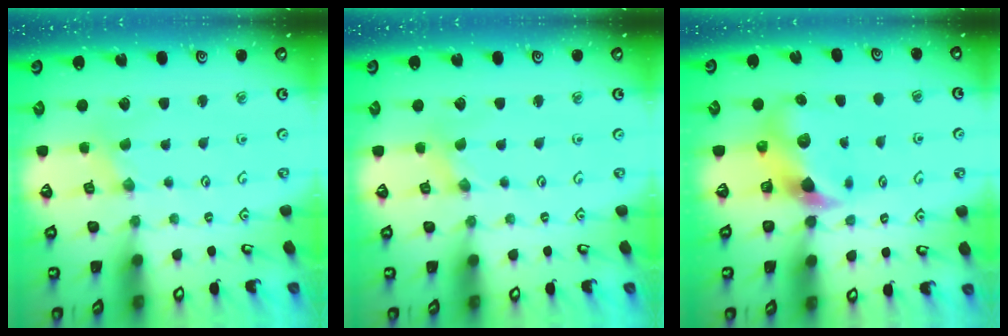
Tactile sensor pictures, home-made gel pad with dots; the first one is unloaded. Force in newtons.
{"total": 0.0}
{"total": 9.0, "press": 8.9, "slide": 1.5}